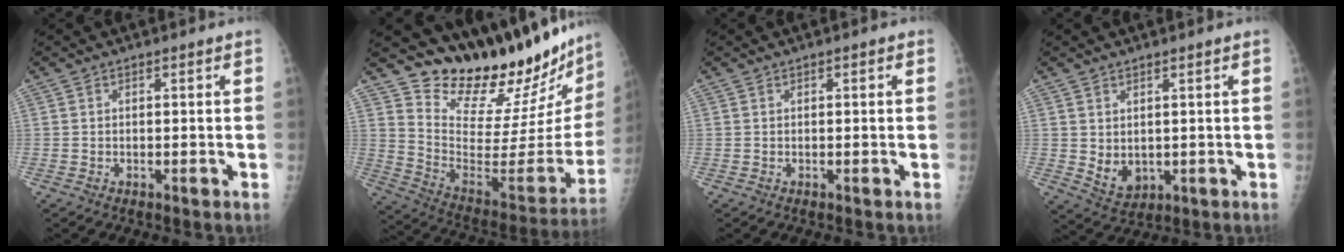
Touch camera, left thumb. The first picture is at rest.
{"total": 25.9, "force": [23.9, 5.8, 8.2], "torque": [-0.086, -0.207, 0.344]}
{"total": 0.6, "force": [0.2, 0.3, 0.5], "torque": [-0.005, 0.002, 0.001]}
{"total": 4.6, "force": [0.7, 3.4, 2.9], "torque": [-0.038, -0.016, 0.030]}